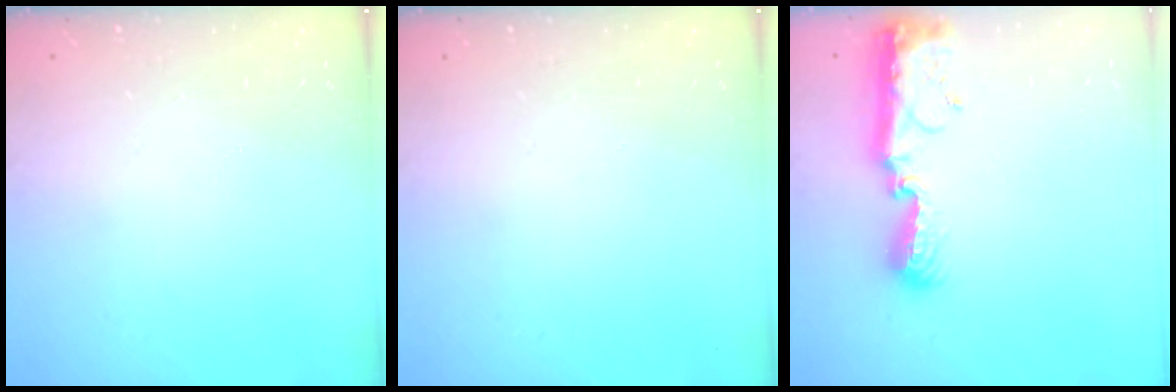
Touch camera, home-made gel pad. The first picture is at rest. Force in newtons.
{"total": 0.0}
{"total": 11.5, "press": 11.4, "slide": 0.9}